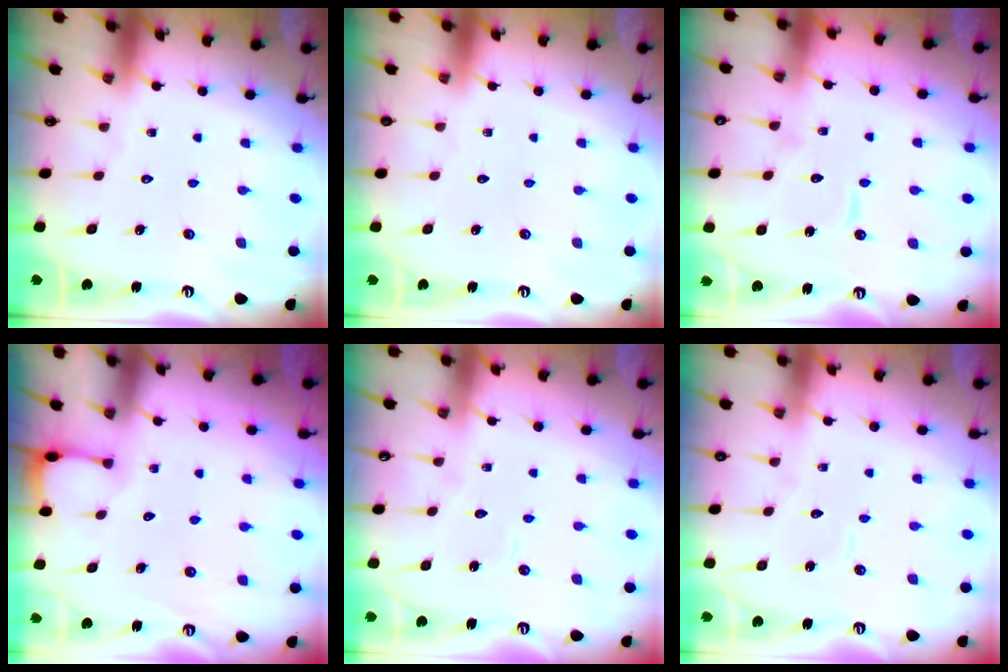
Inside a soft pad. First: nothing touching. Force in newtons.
{"total": 0.0}
{"total": 7.9, "press": 7.9, "slide": 0.6}
{"total": 3.3, "press": 3.3, "slide": 0.4}
{"total": 2.5, "press": 2.5, "slide": 0.2}
{"total": 4.1, "press": 4.0, "slide": 0.4}